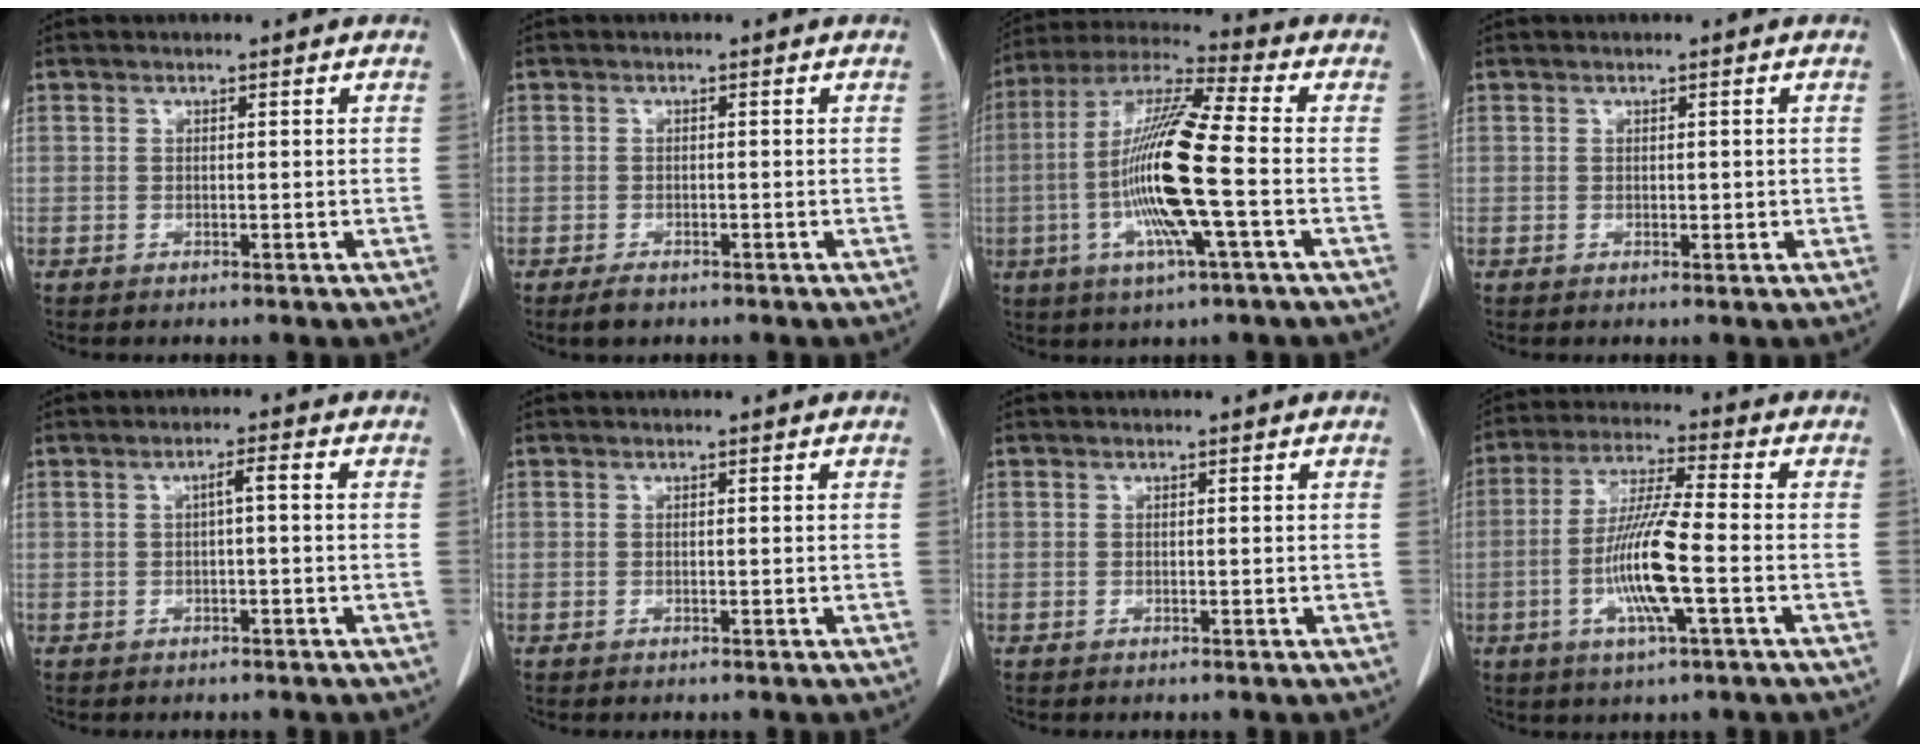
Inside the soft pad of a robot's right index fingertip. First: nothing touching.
{"total": 1.9, "force": [-1.3, 1.0, 0.9], "torque": [-0.020, -0.001, -0.019]}
{"total": 16.1, "force": [-2.9, 0.5, 15.8], "torque": [-0.321, -0.005, -0.064]}
{"total": 1.0, "force": [0.0, 0.6, 0.7], "torque": [-0.009, -0.001, 0.001]}
{"total": 2.1, "force": [0.1, 0.2, 2.1], "torque": [-0.034, 0.006, 0.001]}
{"total": 0.0}
{"total": 0.0}
{"total": 11.6, "force": [-2.8, 0.4, 11.2], "torque": [-0.222, -0.009, -0.059]}